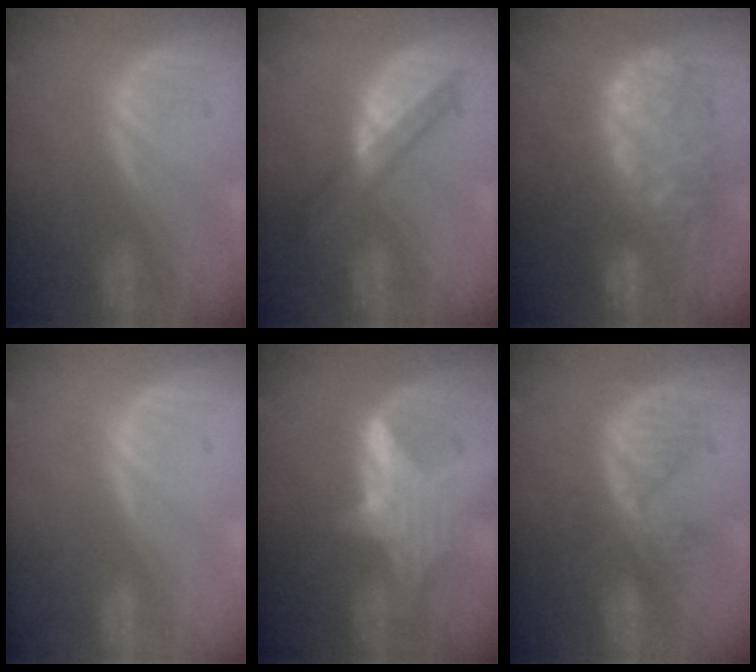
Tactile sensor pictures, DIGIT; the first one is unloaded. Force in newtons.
{"total": 5.7, "press": 5.2, "slide": 2.4}
{"total": 12.1, "press": 12.0, "slide": 1.5}
{"total": 0.0}
{"total": 6.0, "press": 5.9, "slide": 0.9}
{"total": 6.0, "press": 5.9, "slide": 0.6}